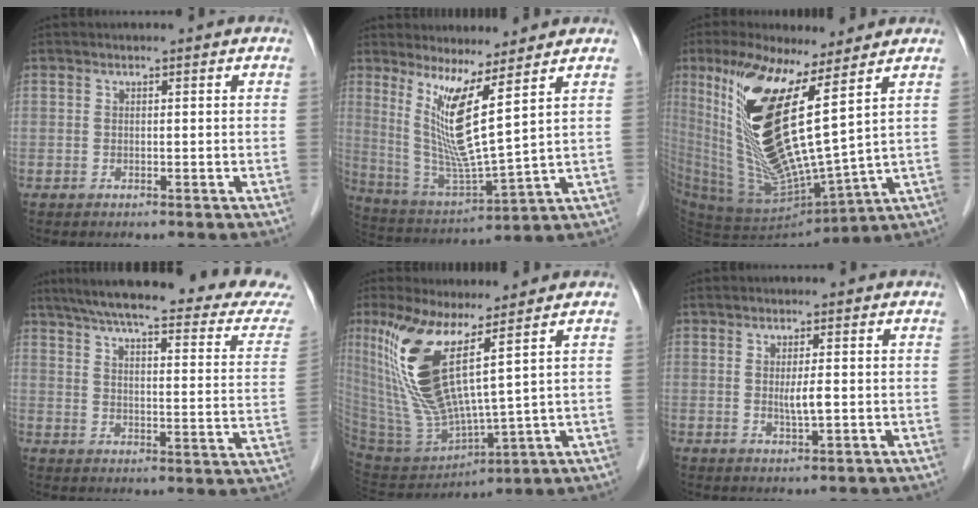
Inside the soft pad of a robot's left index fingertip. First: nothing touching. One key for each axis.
{"total": 10.2, "fx": 4.7, "fy": -0.7, "fz": 9.0, "tx": -0.186, "ty": -0.030, "tz": 0.099}
{"total": 18.2, "fx": 6.8, "fy": 3.1, "fz": 16.6, "tx": -0.338, "ty": -0.024, "tz": 0.130}
{"total": 27.8, "fx": 24.6, "fy": 1.5, "fz": 12.9, "tx": -0.192, "ty": -0.047, "tz": 0.304}
{"total": 14.3, "fx": 5.9, "fy": 1.8, "fz": 12.9, "tx": -0.289, "ty": -0.021, "tz": 0.128}
{"total": 2.7, "fx": 0.0, "fy": 0.0, "fz": 2.7, "tx": -0.053, "ty": -0.006, "tz": 0.001}